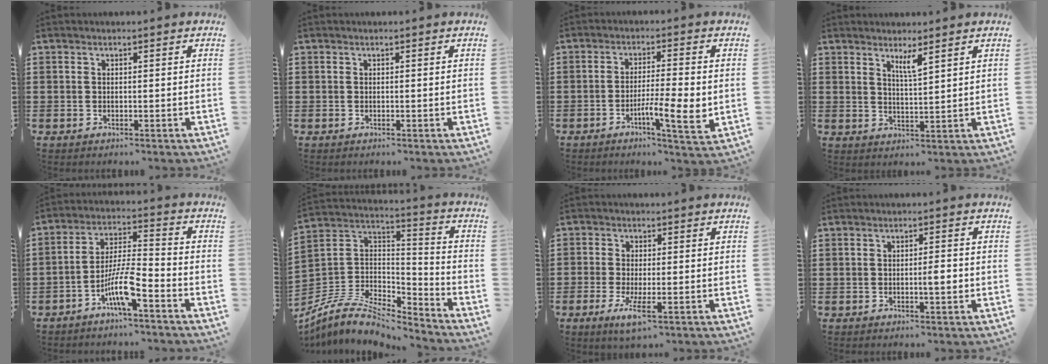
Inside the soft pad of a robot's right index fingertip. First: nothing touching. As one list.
[{"total": 0.0}, {"total": 7.7, "force": [-1.9, 1.0, 7.3], "torque": [-0.119, -0.005, -0.029]}, {"total": 3.0, "force": [2.2, 0.1, 2.1], "torque": [-0.045, -0.001, 0.037]}, {"total": 8.5, "force": [-4.8, 1.5, 6.9], "torque": [-0.145, -0.005, -0.092]}, {"total": 9.2, "force": [-7.3, 3.9, 4.1], "torque": [-0.099, 0.010, -0.144]}, {"total": 4.0, "force": [-1.8, 1.1, 3.4], "torque": [-0.075, -0.012, -0.034]}, {"total": 2.5, "force": [-0.3, 0.3, 2.5], "torque": [-0.043, -0.003, -0.006]}]